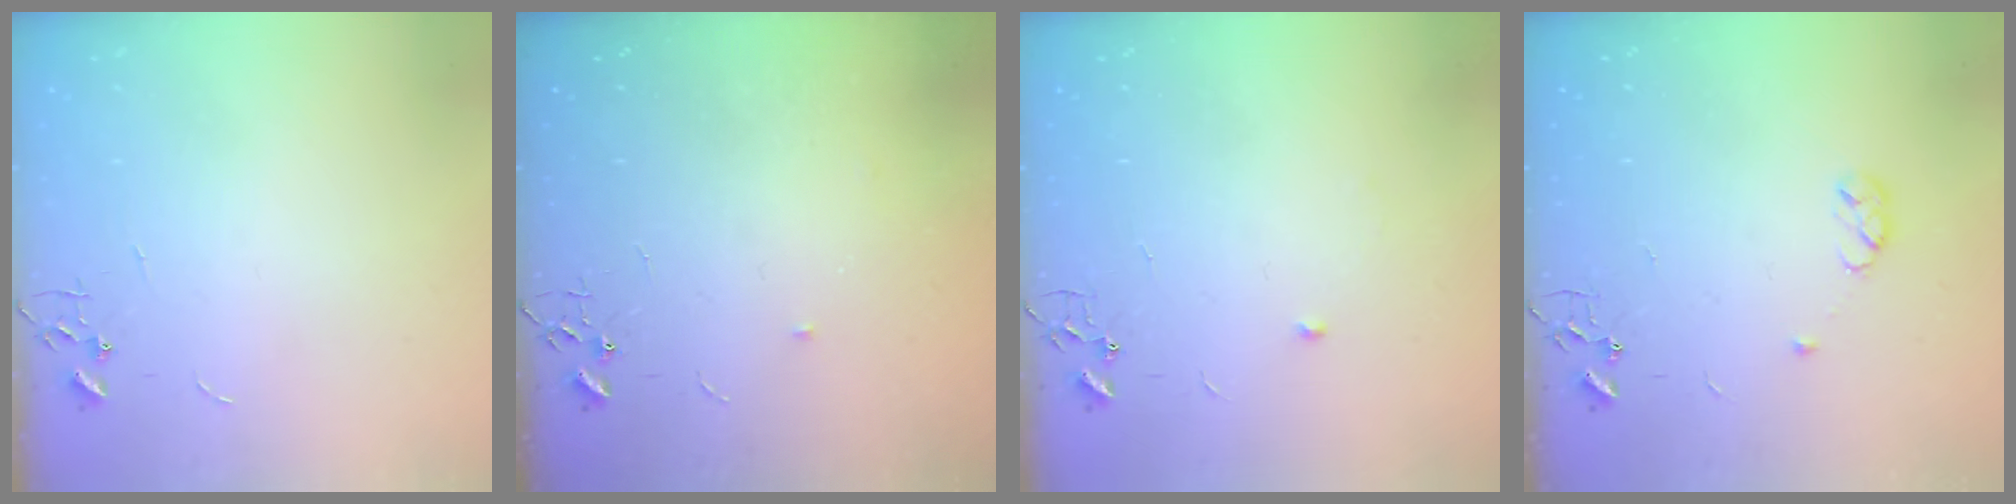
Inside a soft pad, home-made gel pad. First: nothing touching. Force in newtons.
{"total": 3.0, "press": 2.9, "slide": 0.5}
{"total": 3.9, "press": 3.8, "slide": 0.8}
{"total": 4.6, "press": 4.6, "slide": 0.7}